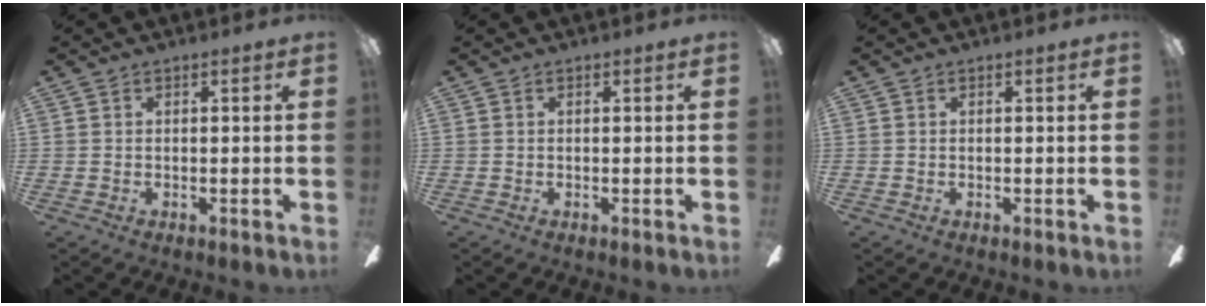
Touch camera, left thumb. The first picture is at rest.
{"total": 0.0}
{"total": 0.0}